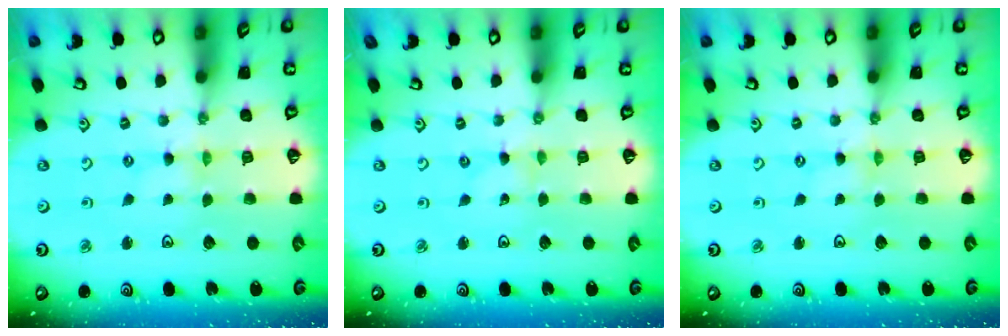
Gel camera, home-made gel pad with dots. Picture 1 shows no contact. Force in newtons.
{"total": 0.0}
{"total": 0.0}